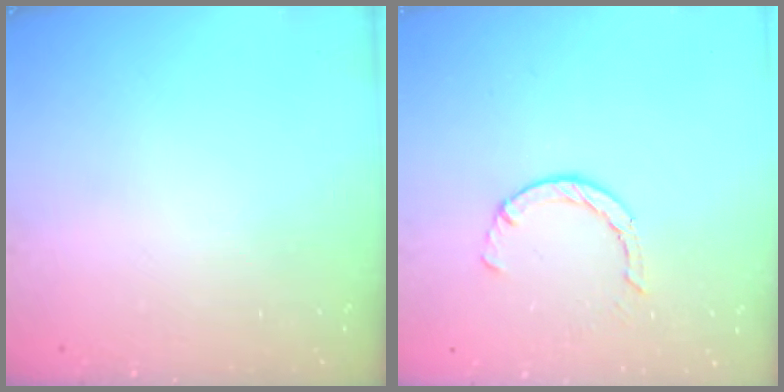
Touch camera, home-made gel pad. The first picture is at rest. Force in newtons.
{"total": 3.4, "press": 3.4, "slide": 0.2}